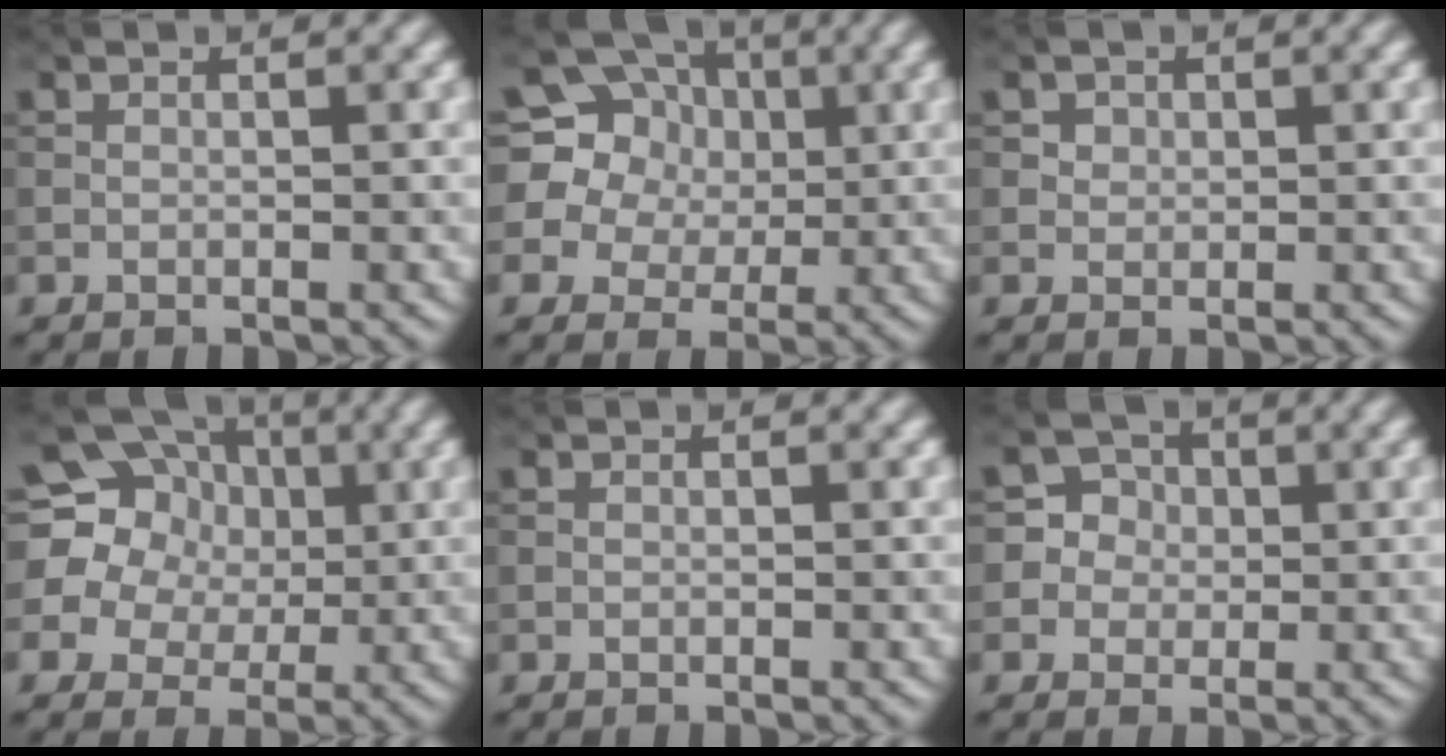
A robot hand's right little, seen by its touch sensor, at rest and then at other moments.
{"total": 11.8, "force": [3.8, 10.4, 4.1], "torque": [-0.128, 0.054, 0.064]}
{"total": 0.7, "force": [0.2, 0.7, 0.0], "torque": [0.000, -0.003, 0.017]}
{"total": 14.7, "force": [3.8, 13.2, 5.1], "torque": [-0.146, 0.058, 0.057]}
{"total": 0.0}
{"total": 3.5, "force": [-0.2, 3.5, 0.3], "torque": [0.011, 0.017, 0.001]}